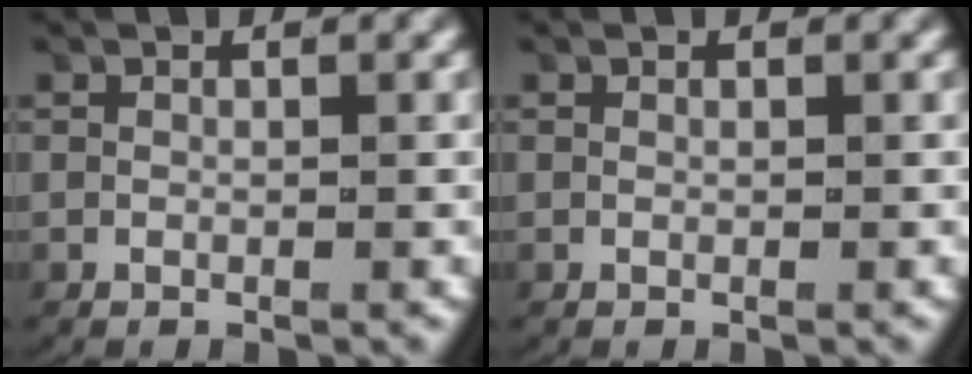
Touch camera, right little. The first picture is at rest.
{"total": 0.0}